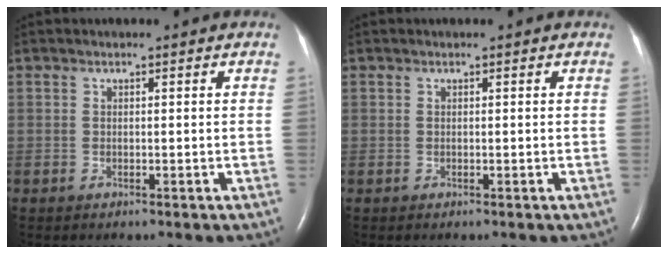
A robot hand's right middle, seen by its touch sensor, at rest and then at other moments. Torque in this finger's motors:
{"motor_torque": [0.07, -0.13, 0.00, 0.01]}